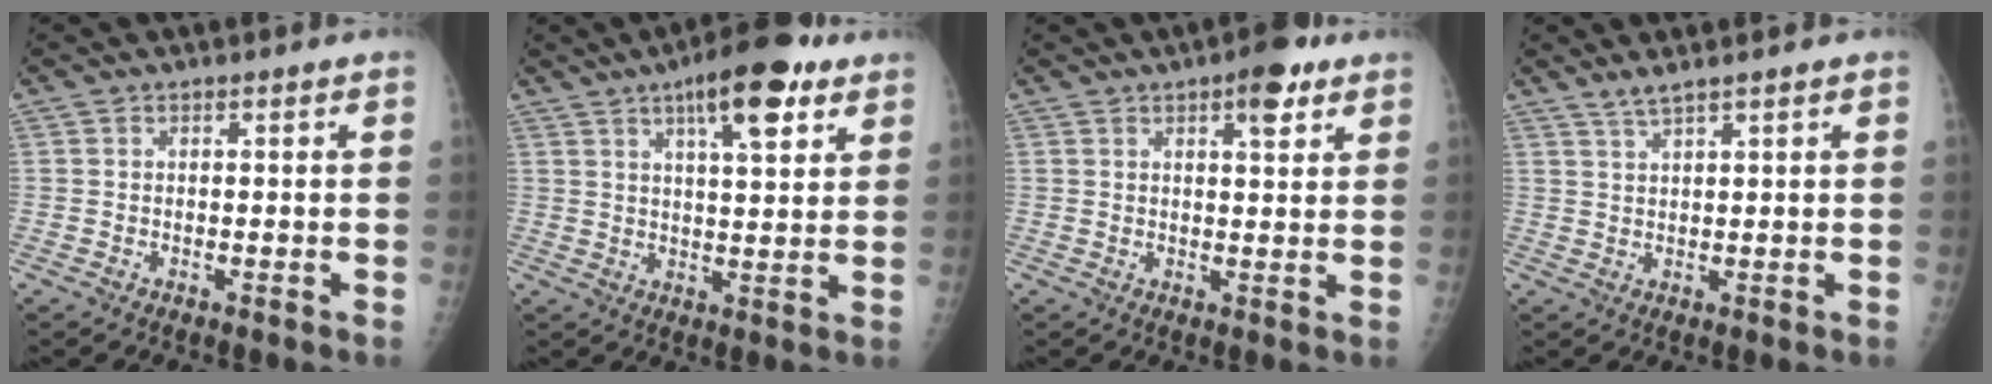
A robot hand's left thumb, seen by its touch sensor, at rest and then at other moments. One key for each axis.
{"total": 12.7, "fx": 6.9, "fy": 4.0, "fz": 9.8, "tx": -0.126, "ty": -0.021, "tz": 0.099}
{"total": 6.1, "fx": 3.5, "fy": 2.2, "fz": 4.6, "tx": -0.049, "ty": -0.013, "tz": 0.042}
{"total": 2.8, "fx": 2.4, "fy": -0.1, "fz": 1.6, "tx": -0.036, "ty": -0.007, "tz": 0.051}